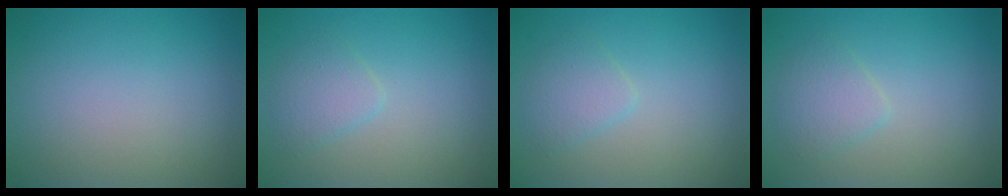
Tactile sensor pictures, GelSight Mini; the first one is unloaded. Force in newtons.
{"total": 1.9, "press": 1.9, "slide": 0.1}
{"total": 1.9, "press": 1.9, "slide": 0.1}
{"total": 2.1, "press": 2.1, "slide": 0.1}